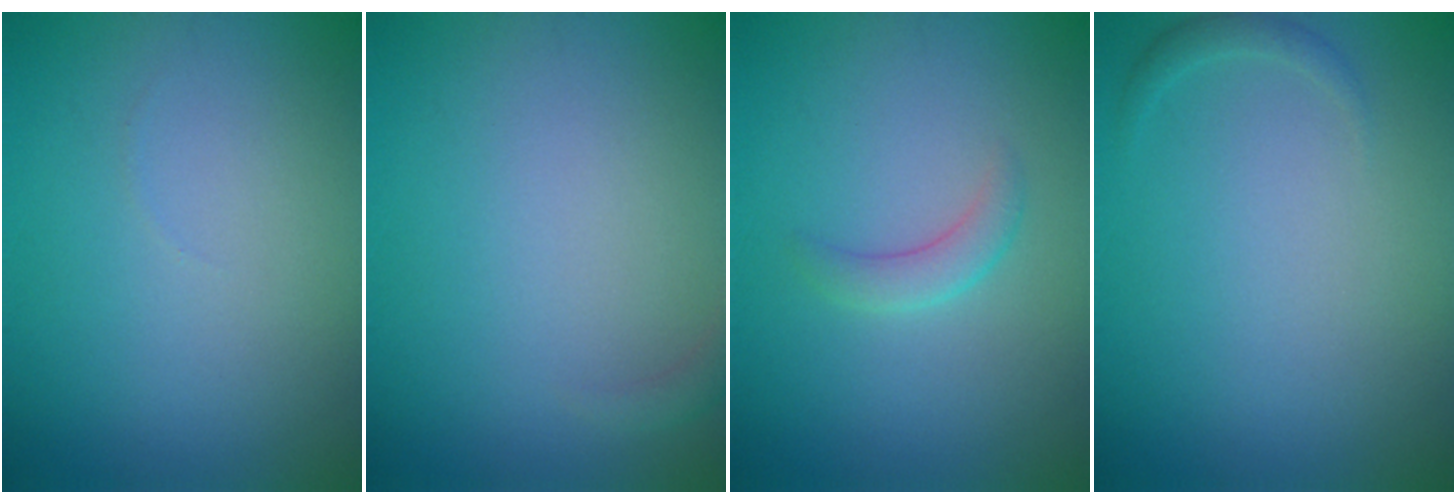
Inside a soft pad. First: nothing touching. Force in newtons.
{"total": 1.0, "press": 1.0, "slide": 0.2}
{"total": 1.7, "press": 1.7, "slide": 0.1}
{"total": 0.8, "press": 0.8, "slide": 0.1}